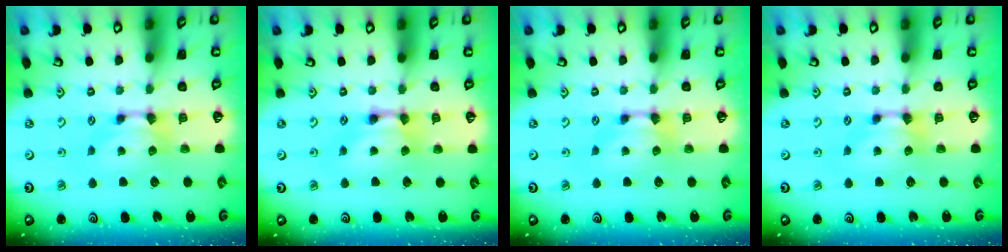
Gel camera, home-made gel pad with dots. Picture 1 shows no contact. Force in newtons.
{"total": 2.2, "press": 2.2, "slide": 0.1}
{"total": 0.0}
{"total": 0.0}